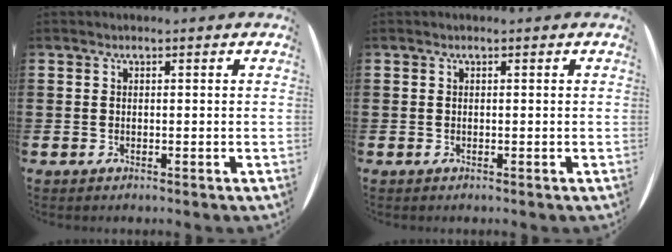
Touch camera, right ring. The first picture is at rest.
{"total": 0.0}